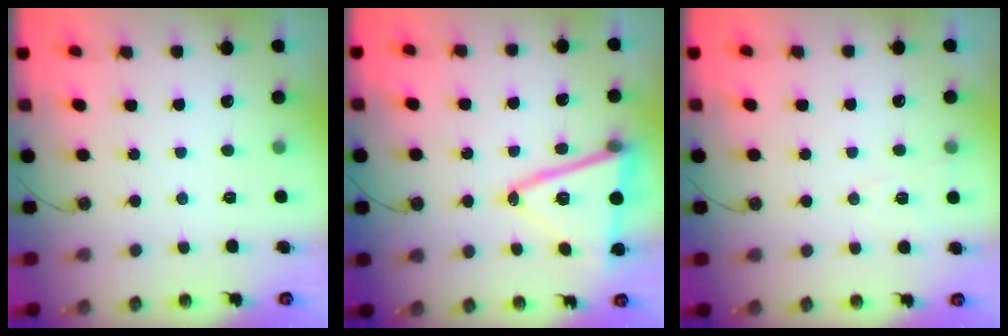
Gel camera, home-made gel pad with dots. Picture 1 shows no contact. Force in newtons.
{"total": 15.9, "press": 15.5, "slide": 3.7}
{"total": 6.9, "press": 5.7, "slide": 4.0}